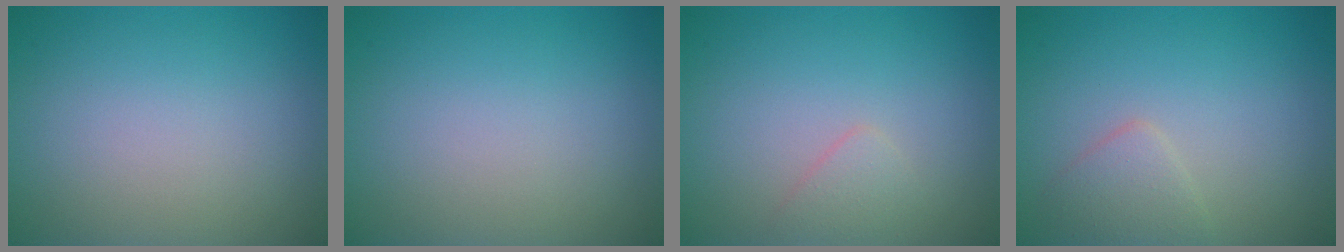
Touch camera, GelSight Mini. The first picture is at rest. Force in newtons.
{"total": 0.0}
{"total": 1.2, "press": 1.2, "slide": 0.1}
{"total": 1.9, "press": 1.9, "slide": 0.0}